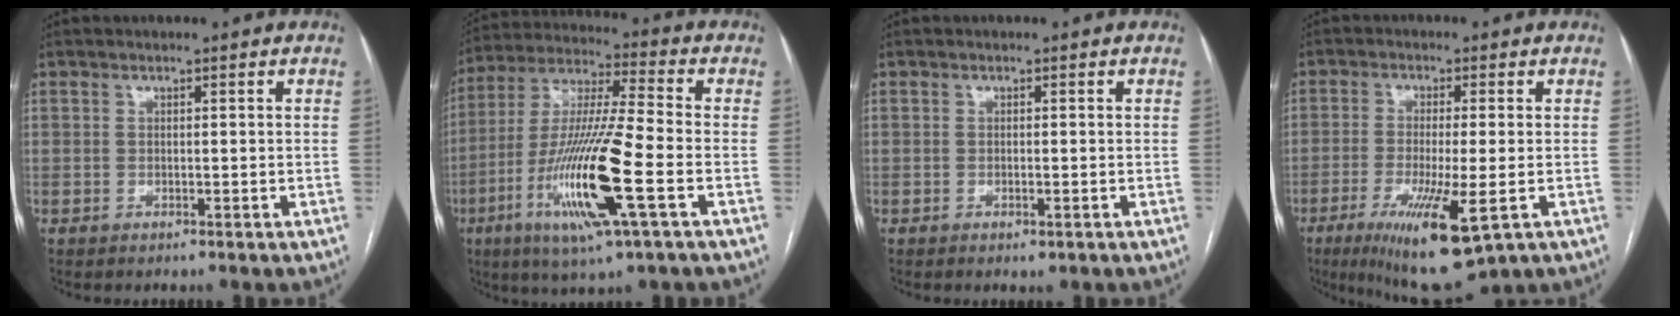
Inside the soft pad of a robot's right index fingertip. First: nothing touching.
{"total": 18.1, "force": [-5.9, 0.7, 17.1], "torque": [-0.349, -0.021, -0.111]}
{"total": 1.0, "force": [-0.4, 0.3, 0.9], "torque": [-0.010, -0.003, -0.002]}
{"total": 11.9, "force": [-5.0, 1.5, 10.7], "torque": [-0.190, -0.037, -0.077]}